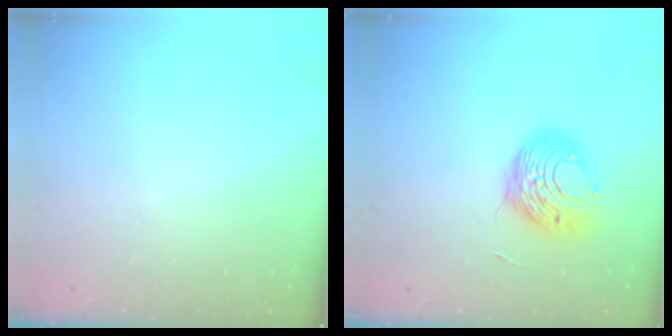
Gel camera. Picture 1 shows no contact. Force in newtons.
{"total": 9.3, "press": 9.3, "slide": 0.6}